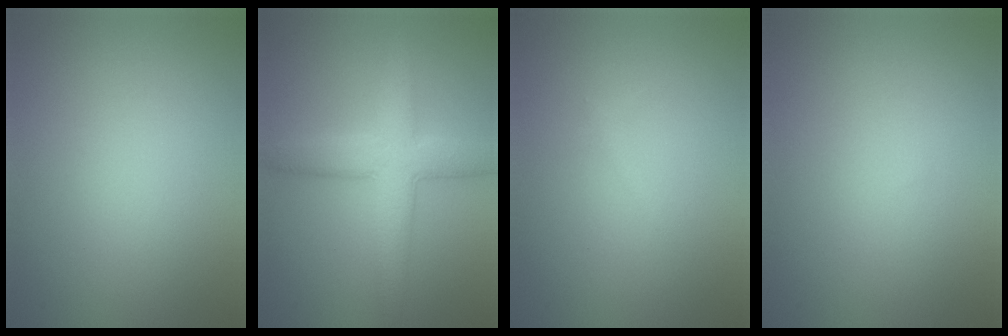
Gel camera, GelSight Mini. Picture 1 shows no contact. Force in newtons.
{"total": 5.5, "press": 5.5, "slide": 0.2}
{"total": 0.6, "press": 0.6, "slide": 0.1}
{"total": 0.0}